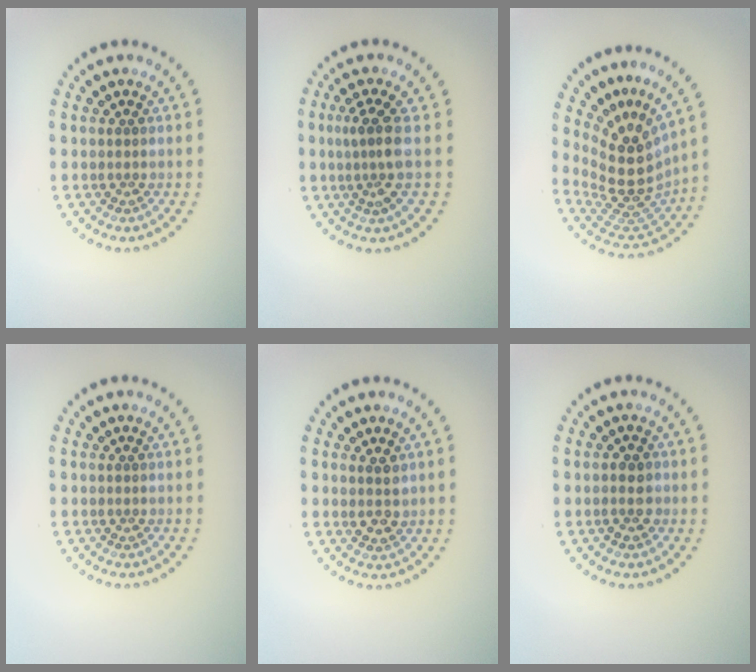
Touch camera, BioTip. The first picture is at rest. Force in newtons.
{"total": 2.8, "press": 1.9, "slide": 2.0}
{"total": 5.3, "press": 3.9, "slide": 3.6}
{"total": 0.0}
{"total": 1.8, "press": 1.7, "slide": 0.6}
{"total": 1.8, "press": 1.7, "slide": 0.4}